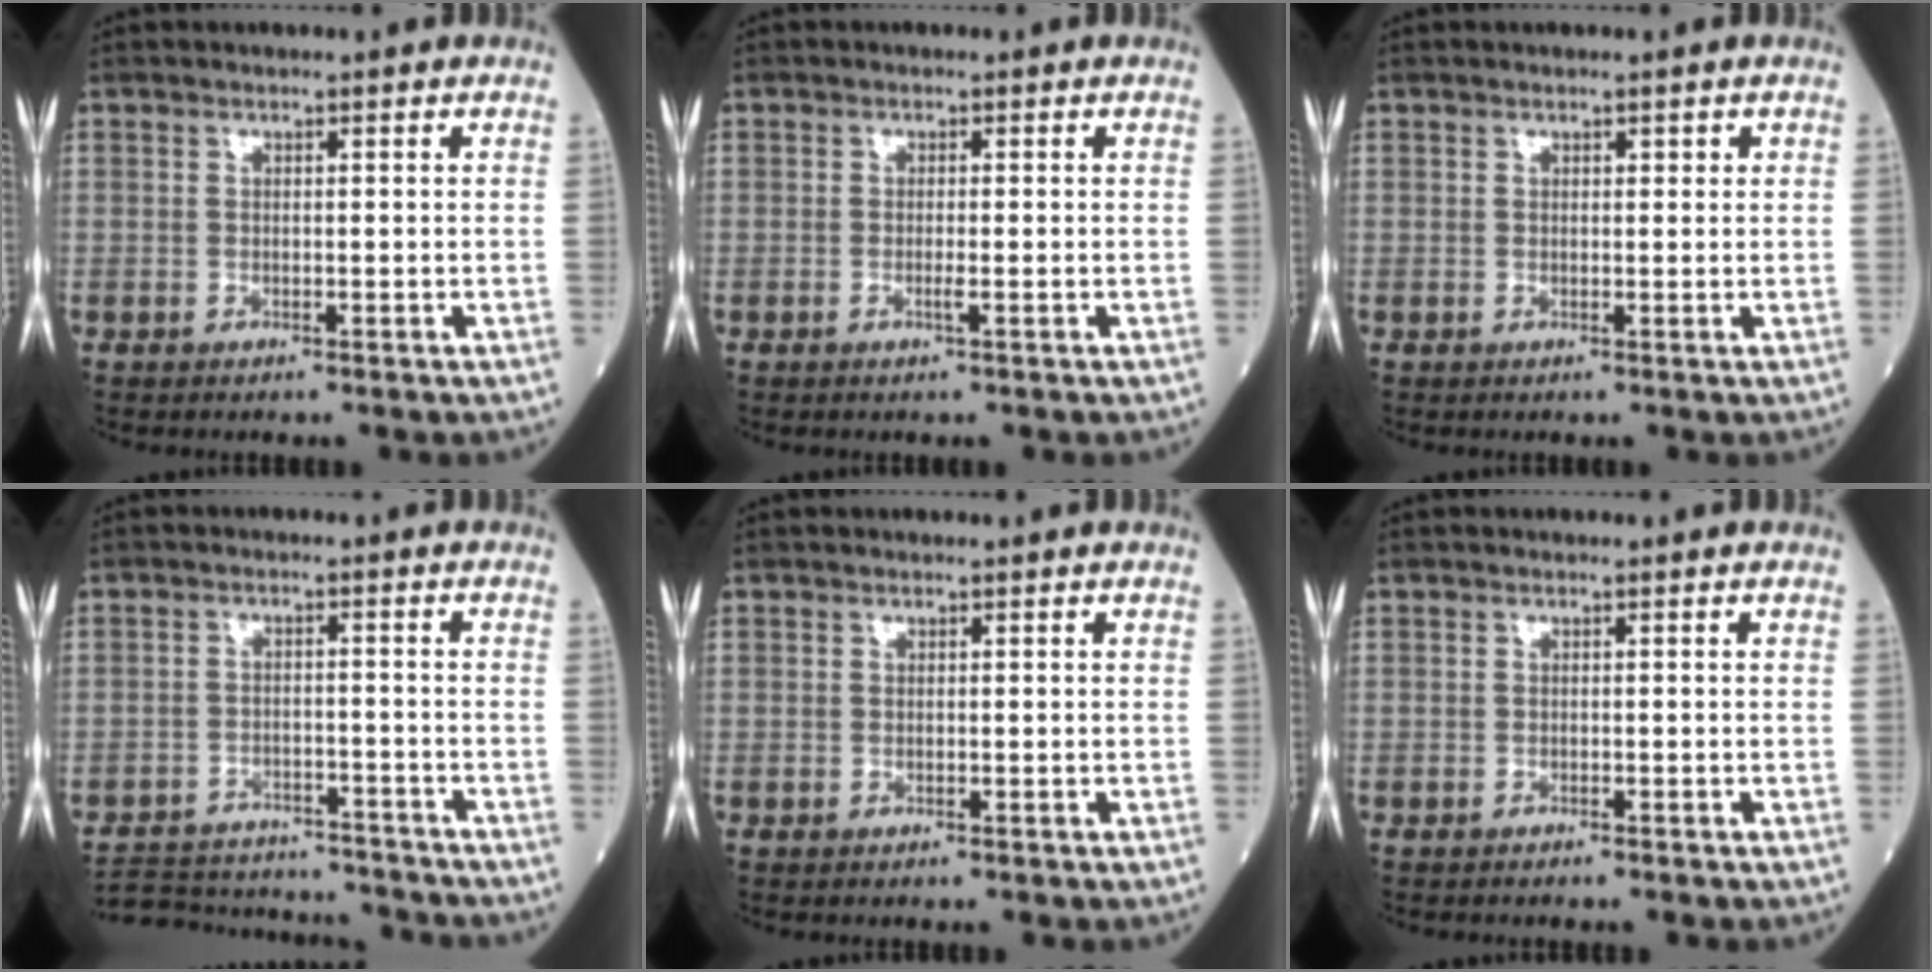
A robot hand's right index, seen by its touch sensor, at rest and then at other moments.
{"total": 2.4, "force": [-0.8, 0.5, 2.2], "torque": [-0.040, -0.001, -0.011]}
{"total": 1.0, "force": [0.5, 0.5, 0.7], "torque": [-0.005, 0.003, 0.006]}
{"total": 14.9, "force": [-14.2, 3.0, 3.4], "torque": [-0.064, 0.009, -0.200]}
{"total": 0.0}
{"total": 0.8, "force": [-0.7, 0.1, 0.3], "torque": [-0.006, -0.001, -0.011]}